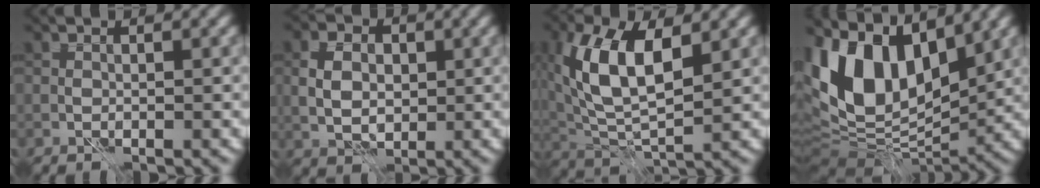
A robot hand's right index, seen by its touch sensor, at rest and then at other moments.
{"total": 4.0, "force": [0.4, 3.0, 2.6], "torque": [-0.052, -0.001, 0.005]}
{"total": 9.3, "force": [2.7, 4.5, 7.6], "torque": [-0.163, 0.005, 0.046]}
{"total": 11.6, "force": [4.4, 7.0, 8.2], "torque": [-0.168, 0.008, 0.077]}